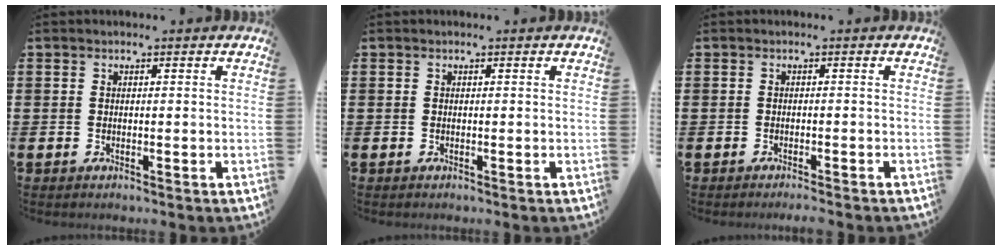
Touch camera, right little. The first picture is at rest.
{"total": 0.0}
{"total": 0.8, "force": [-0.8, -0.1, 0.3], "torque": [-0.004, -0.002, -0.016]}